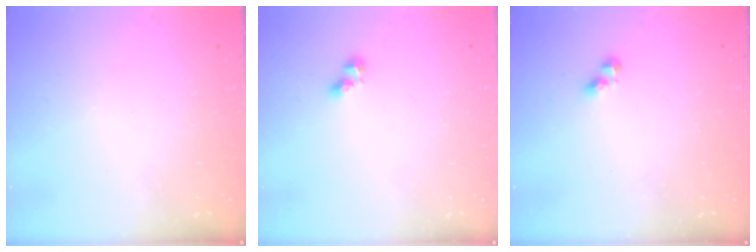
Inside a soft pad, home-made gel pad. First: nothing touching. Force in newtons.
{"total": 3.6, "press": 3.4, "slide": 1.3}
{"total": 2.8, "press": 2.8, "slide": 0.3}